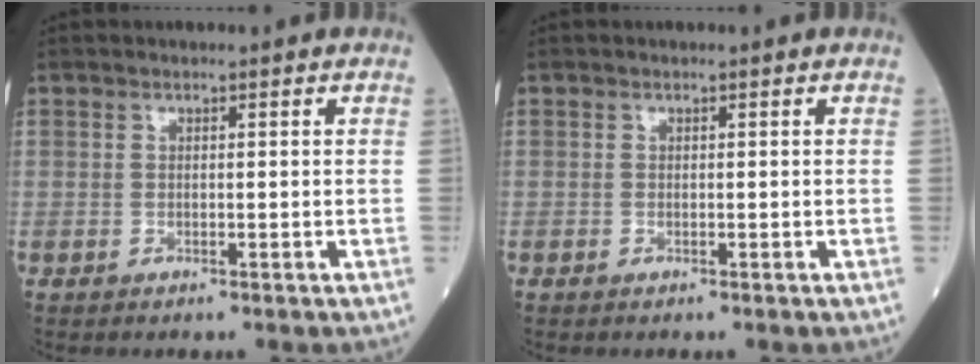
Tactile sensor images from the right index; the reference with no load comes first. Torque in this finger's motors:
{"motor_torque": [0.02, 0.02, 0.00, -0.01]}